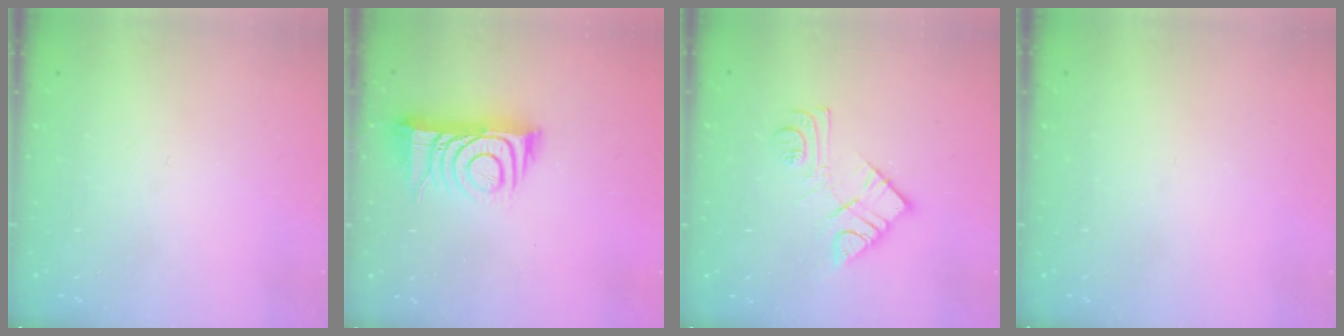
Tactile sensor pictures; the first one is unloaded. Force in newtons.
{"total": 12.0, "press": 12.0, "slide": 1.1}
{"total": 11.1, "press": 11.0, "slide": 0.8}
{"total": 0.0}